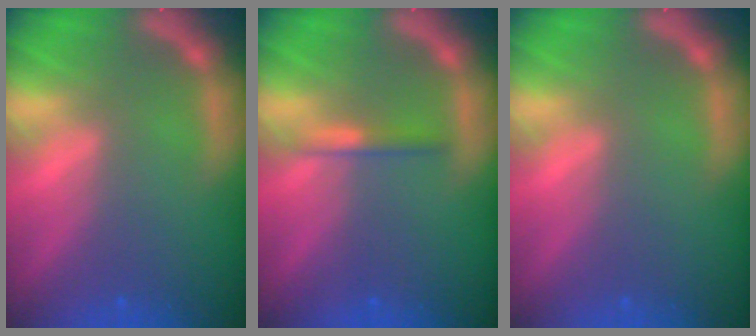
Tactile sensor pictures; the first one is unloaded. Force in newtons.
{"total": 1.4}
{"total": 0.0}